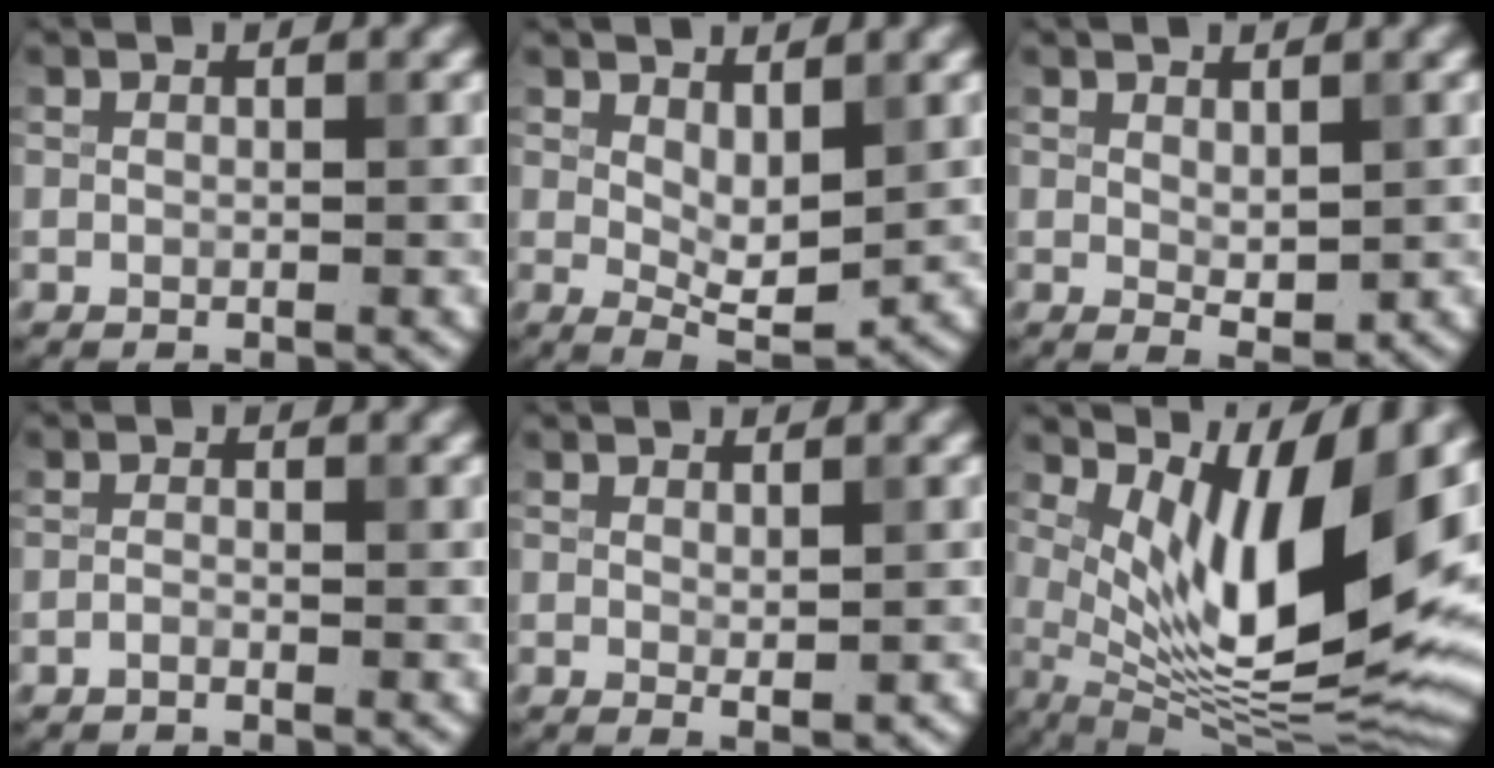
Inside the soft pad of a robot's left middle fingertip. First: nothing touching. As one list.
[{"total": 3.5, "force": [0.9, 1.4, 3.0], "torque": [-0.052, -0.008, 0.022]}, {"total": 1.5, "force": [0.7, 0.6, 1.2], "torque": [-0.020, -0.007, 0.018]}, {"total": 0.7, "force": [-0.6, 0.1, 0.4], "torque": [-0.008, 0.000, -0.014]}, {"total": 1.0, "force": [0.2, 0.1, 0.9], "torque": [-0.014, -0.006, 0.005]}, {"total": 12.9, "force": [3.8, 4.1, 11.6], "torque": [-0.194, -0.016, 0.075]}]